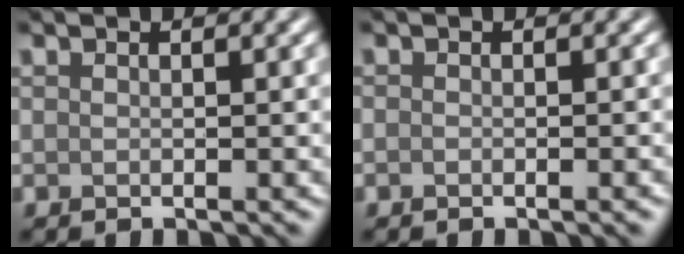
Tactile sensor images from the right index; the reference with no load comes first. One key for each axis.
{"total": 0.8, "fx": -0.6, "fy": 0.3, "fz": 0.5, "tx": -0.005, "ty": -0.004, "tz": -0.008}